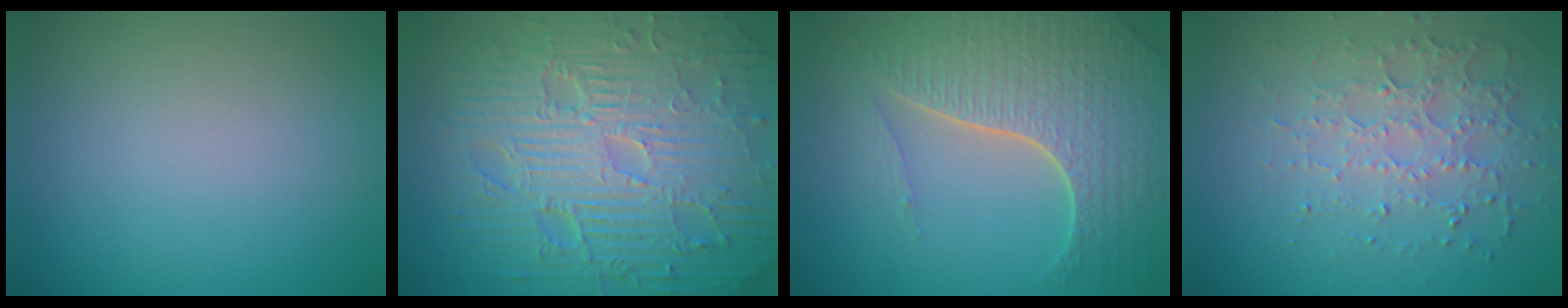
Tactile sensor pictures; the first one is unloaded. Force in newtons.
{"total": 11.9, "press": 7.7, "slide": 9.1}
{"total": 7.0, "press": 5.1, "slide": 4.8}
{"total": 3.5, "press": 3.3, "slide": 1.2}